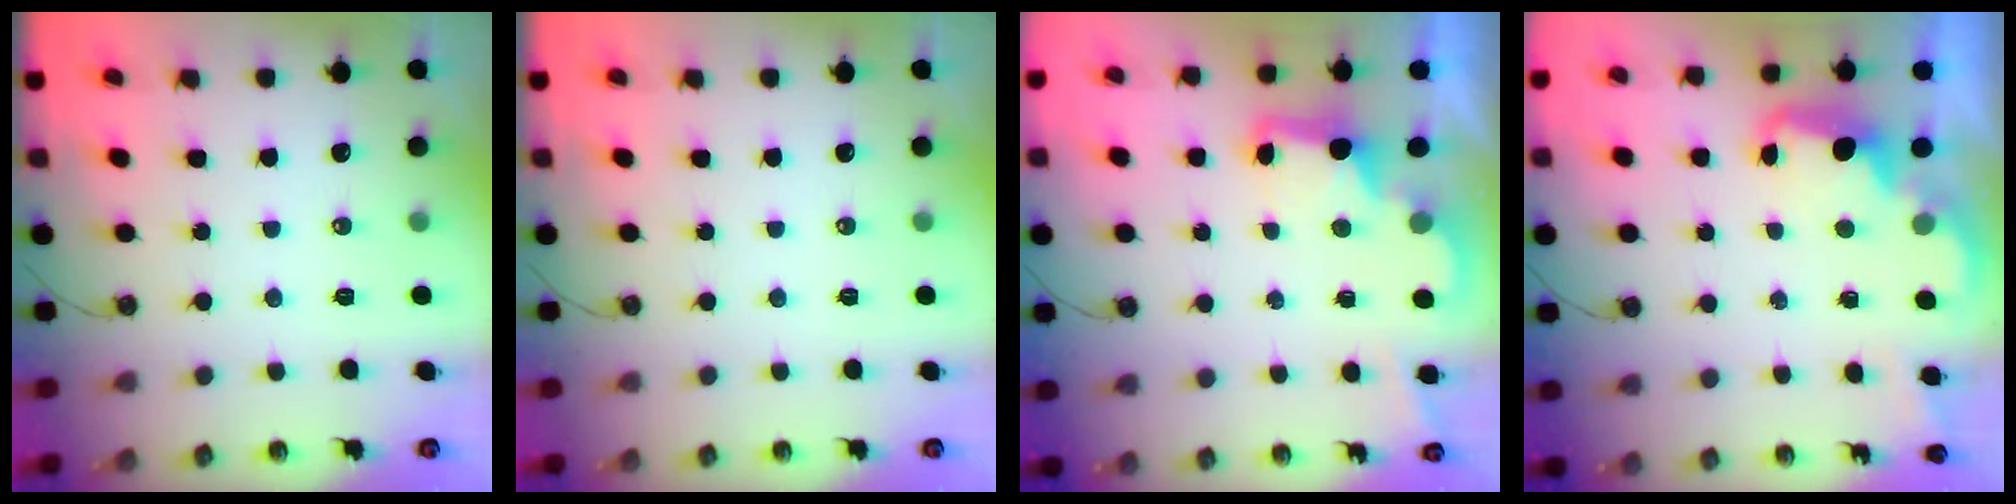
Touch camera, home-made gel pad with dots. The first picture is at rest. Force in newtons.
{"total": 0.0}
{"total": 3.1, "press": 3.1, "slide": 0.5}
{"total": 2.6, "press": 2.6, "slide": 0.6}